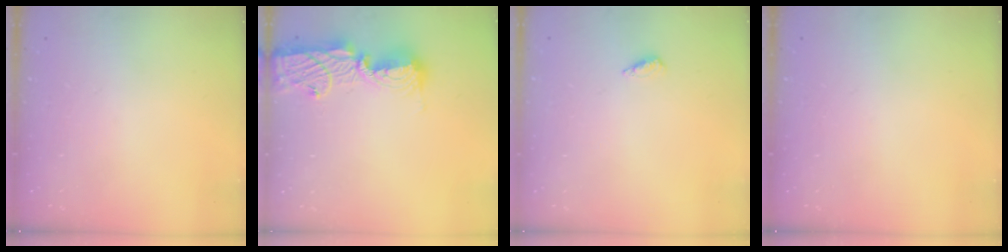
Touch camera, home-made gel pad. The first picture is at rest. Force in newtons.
{"total": 13.6, "press": 13.5, "slide": 1.0}
{"total": 2.6, "press": 2.2, "slide": 1.3}
{"total": 0.0}